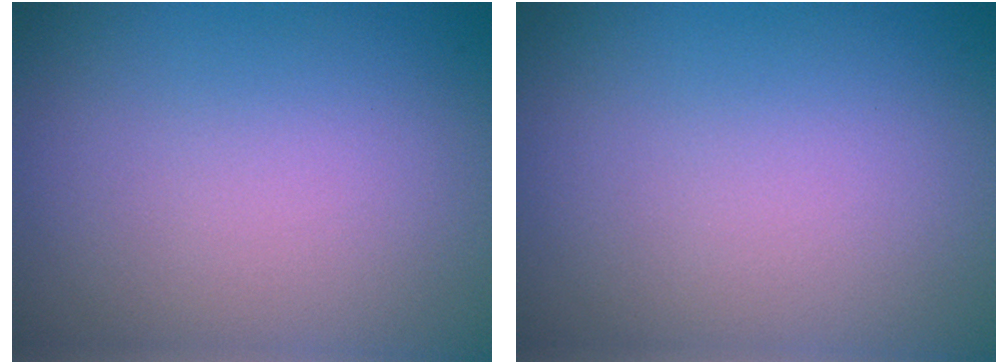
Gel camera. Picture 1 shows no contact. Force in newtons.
{"total": 0.0}